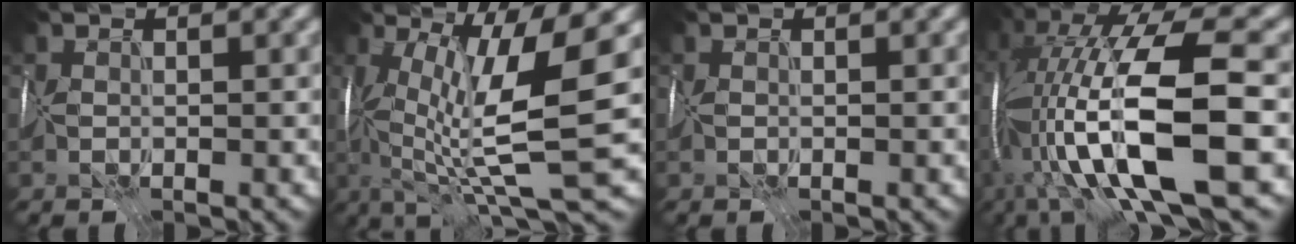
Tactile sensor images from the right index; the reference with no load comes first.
{"total": 10.4, "force": [0.4, 1.4, 10.3], "torque": [-0.176, -0.011, 0.015]}
{"total": 0.0}
{"total": 15.2, "force": [-2.9, 4.0, 14.3], "torque": [-0.256, 0.007, -0.043]}